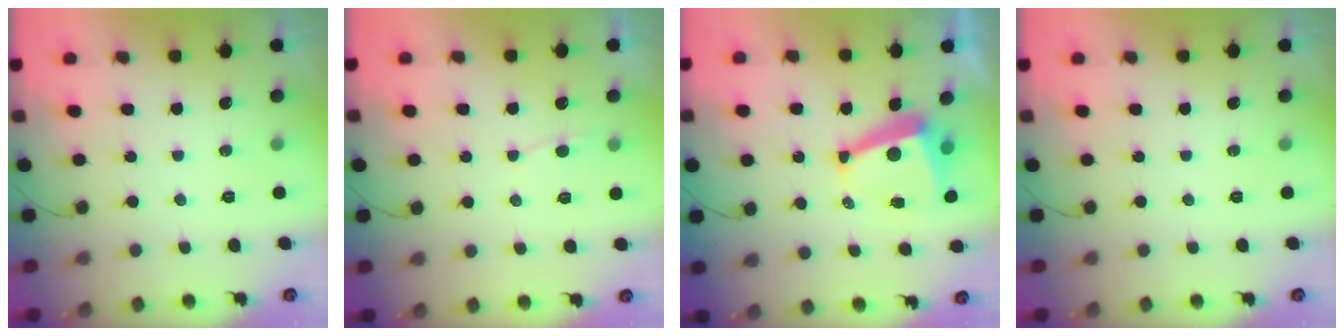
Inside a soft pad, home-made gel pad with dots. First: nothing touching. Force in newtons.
{"total": 3.7, "press": 3.7, "slide": 0.4}
{"total": 7.8, "press": 7.7, "slide": 1.0}
{"total": 0.0}